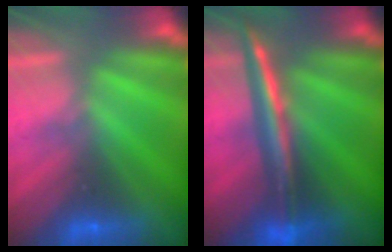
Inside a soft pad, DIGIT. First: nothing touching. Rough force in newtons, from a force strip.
{"total": 2.9}